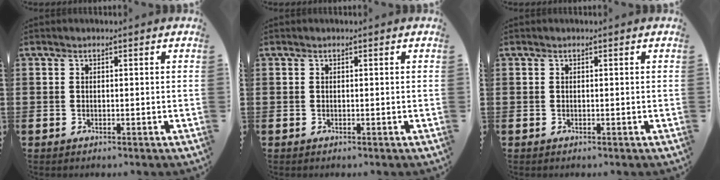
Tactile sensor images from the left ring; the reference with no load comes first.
{"total": 0.0}
{"total": 0.0}